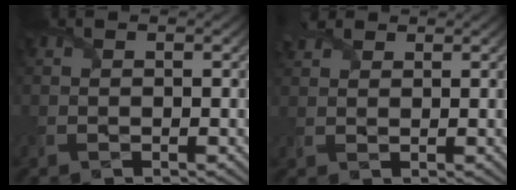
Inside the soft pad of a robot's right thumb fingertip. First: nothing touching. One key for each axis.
{"total": 2.6, "fx": 2.0, "fy": 1.3, "fz": 1.0, "tx": -0.027, "ty": 0.011, "tz": 0.041}